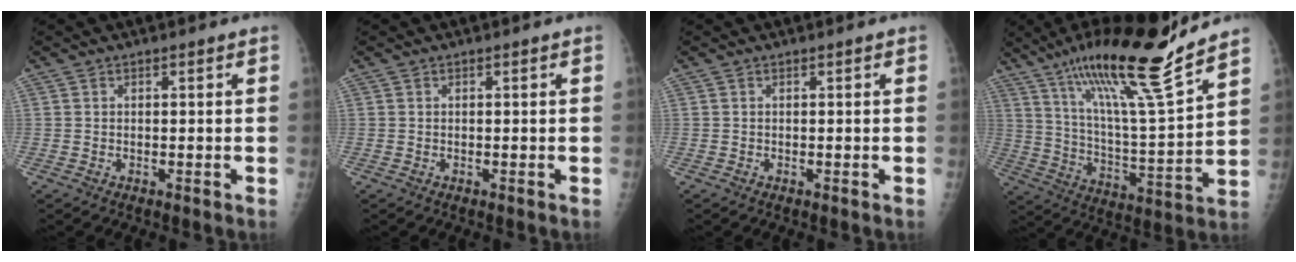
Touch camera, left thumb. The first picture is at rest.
{"total": 0.0}
{"total": 0.0}
{"total": 22.4, "force": [15.9, 2.3, 15.6], "torque": [-0.244, -0.072, 0.275]}